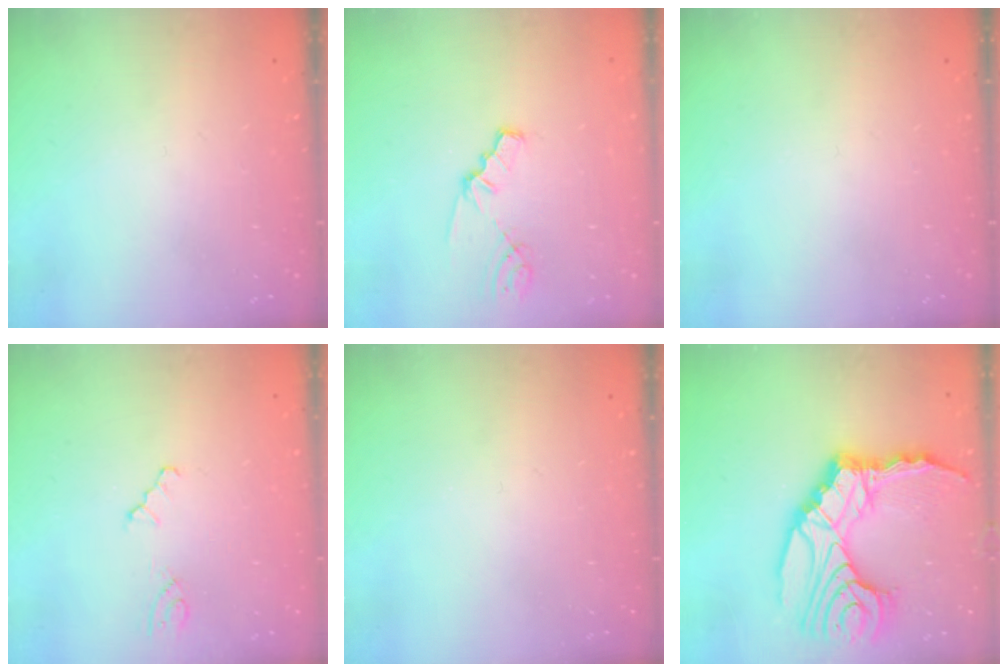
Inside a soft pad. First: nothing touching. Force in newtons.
{"total": 1.8, "press": 1.7, "slide": 0.3}
{"total": 0.0}
{"total": 2.1, "press": 2.0, "slide": 0.4}
{"total": 0.0}
{"total": 23.5, "press": 23.3, "slide": 3.0}